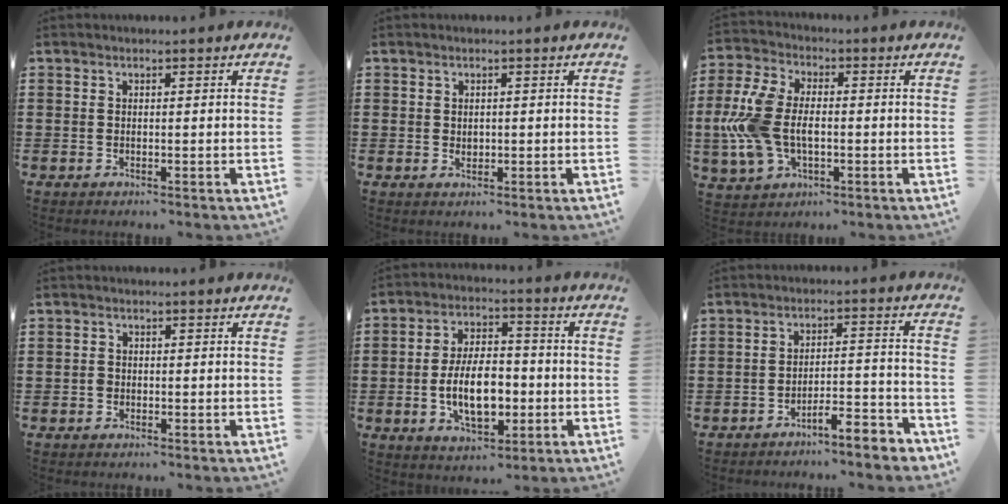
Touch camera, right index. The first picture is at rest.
{"total": 1.1, "force": [0.2, 0.9, 0.6], "torque": [-0.014, 0.006, 0.003]}
{"total": 9.8, "force": [-1.1, 6.0, 7.7], "torque": [-0.207, -0.005, -0.030]}
{"total": 1.0, "force": [-0.4, 0.8, 0.5], "torque": [-0.011, 0.002, -0.007]}
{"total": 9.8, "force": [-2.1, 5.2, 8.0], "torque": [-0.148, 0.003, -0.042]}
{"total": 5.3, "force": [-4.8, 0.3, 2.0], "torque": [-0.036, -0.003, -0.094]}